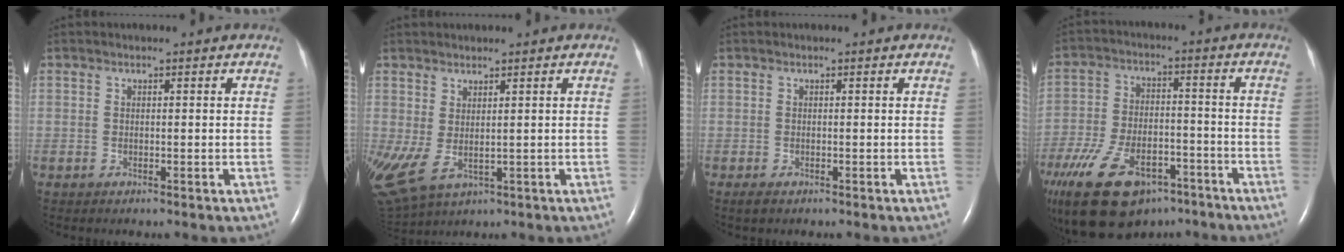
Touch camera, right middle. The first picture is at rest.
{"total": 9.8, "force": [-2.2, 5.7, 7.6], "torque": [-0.209, -0.002, -0.021]}
{"total": 0.6, "force": [-0.4, 0.2, 0.4], "torque": [-0.009, -0.003, -0.004]}
{"total": 21.3, "force": [-14.4, 11.0, 11.2], "torque": [-0.274, -0.017, -0.235]}